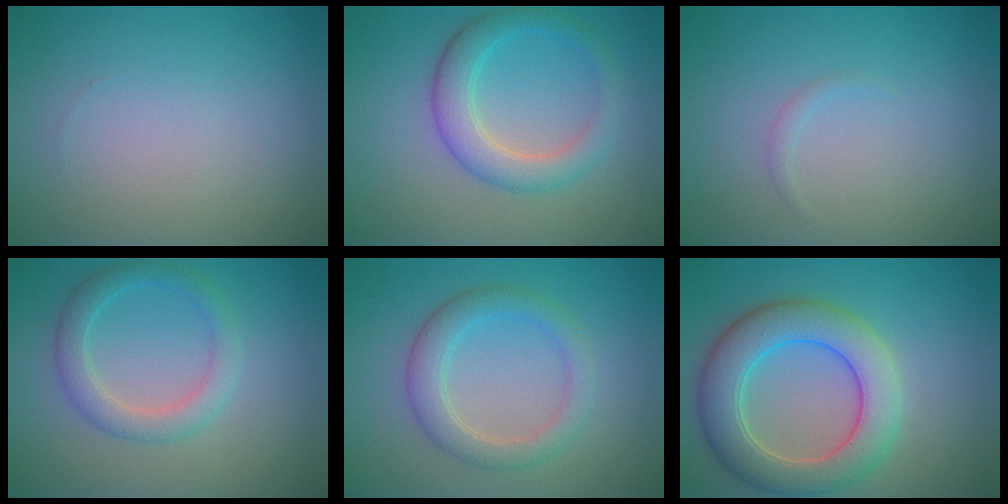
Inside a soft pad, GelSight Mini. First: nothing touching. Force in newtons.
{"total": 4.0, "press": 4.0, "slide": 0.1}
{"total": 0.6, "press": 0.5, "slide": 0.1}
{"total": 3.0, "press": 3.0, "slide": 0.0}
{"total": 3.5, "press": 3.5, "slide": 0.4}
{"total": 7.3, "press": 7.3, "slide": 0.5}